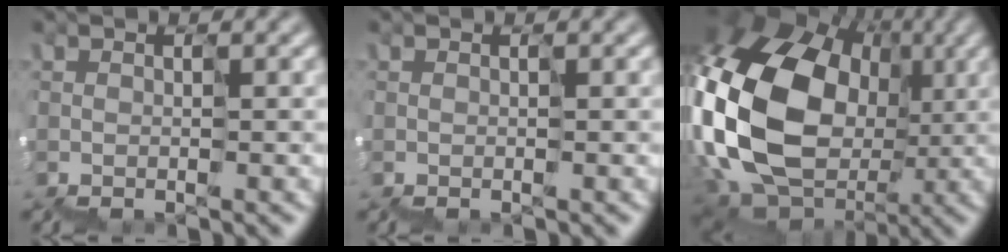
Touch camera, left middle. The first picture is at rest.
{"total": 0.0}
{"total": 16.1, "force": [1.3, 13.4, 8.8], "torque": [-0.240, 0.010, 0.015]}